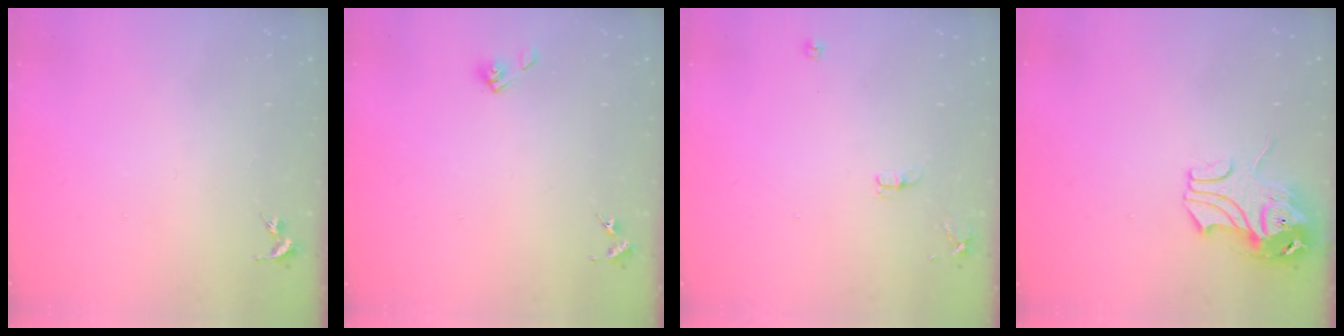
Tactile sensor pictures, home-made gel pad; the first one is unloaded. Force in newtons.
{"total": 5.4, "press": 4.9, "slide": 2.3}
{"total": 7.2, "press": 7.2, "slide": 0.8}
{"total": 9.5, "press": 9.4, "slide": 1.2}